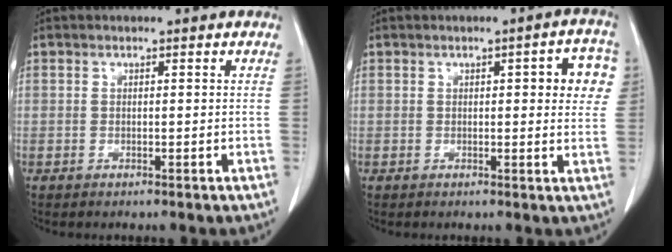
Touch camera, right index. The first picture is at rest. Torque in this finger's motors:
{"motor_torque": [0.12, 0.06, 0.07, 0.03]}